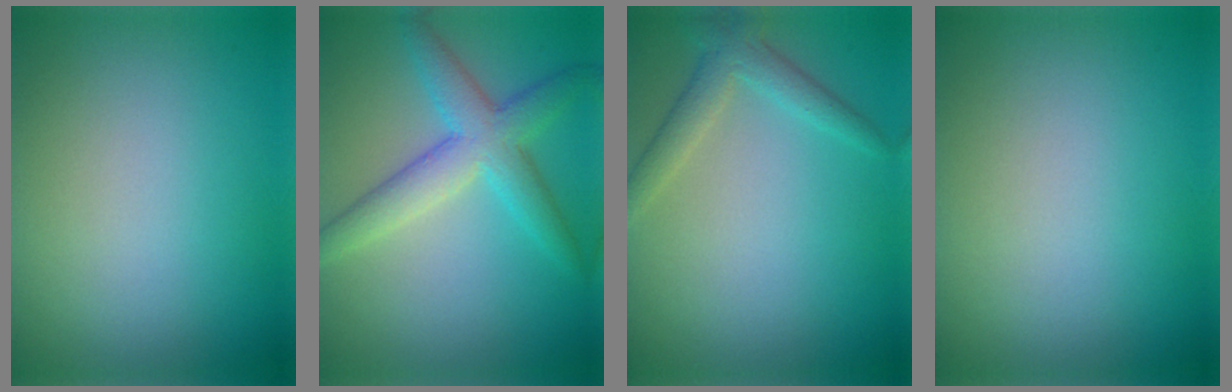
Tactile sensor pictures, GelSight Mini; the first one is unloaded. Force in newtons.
{"total": 5.1, "press": 5.1, "slide": 0.1}
{"total": 2.6, "press": 2.5, "slide": 0.1}
{"total": 0.0}